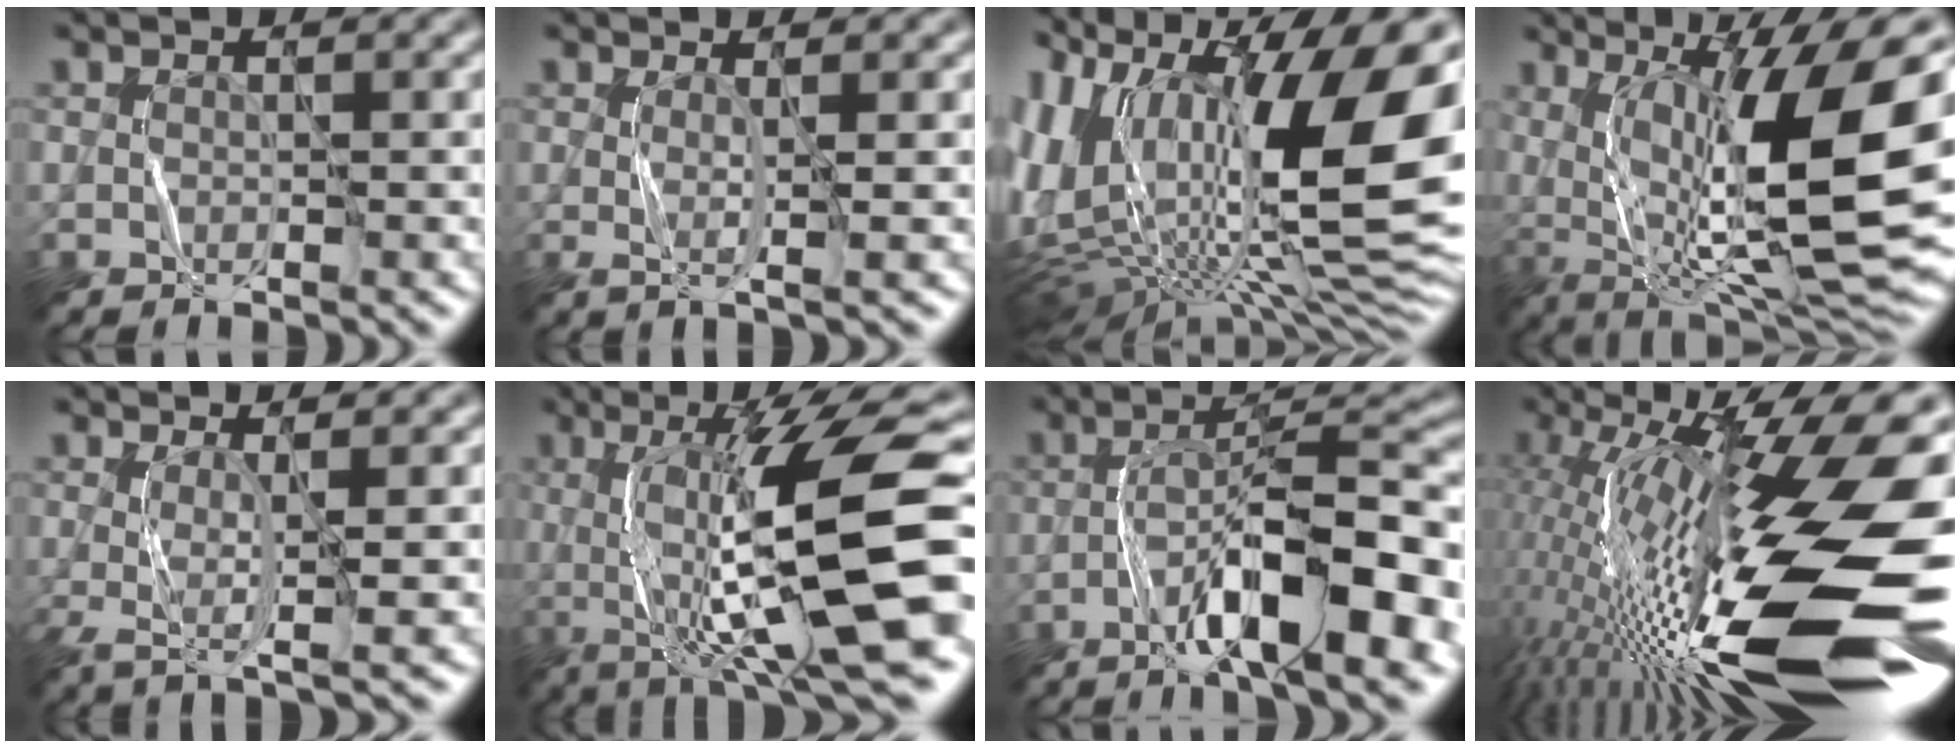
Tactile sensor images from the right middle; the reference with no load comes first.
{"total": 1.6, "force": [0.2, 0.1, 1.6], "torque": [-0.035, 0.001, 0.005]}
{"total": 20.1, "force": [4.1, 10.1, 16.8], "torque": [-0.297, 0.007, 0.078]}
{"total": 16.2, "force": [0.4, 5.1, 15.4], "torque": [-0.243, 0.011, 0.021]}
{"total": 3.1, "force": [-0.2, 0.5, 3.1], "torque": [-0.065, 0.003, 0.000]}
{"total": 12.7, "force": [-0.3, 3.0, 12.3], "torque": [-0.182, 0.005, -0.001]}
{"total": 10.5, "force": [-5.0, 2.3, 8.9], "torque": [-0.136, 0.035, -0.078]}
{"total": 20.0, "force": [-3.9, 5.5, 18.8], "torque": [-0.322, 0.020, -0.078]}